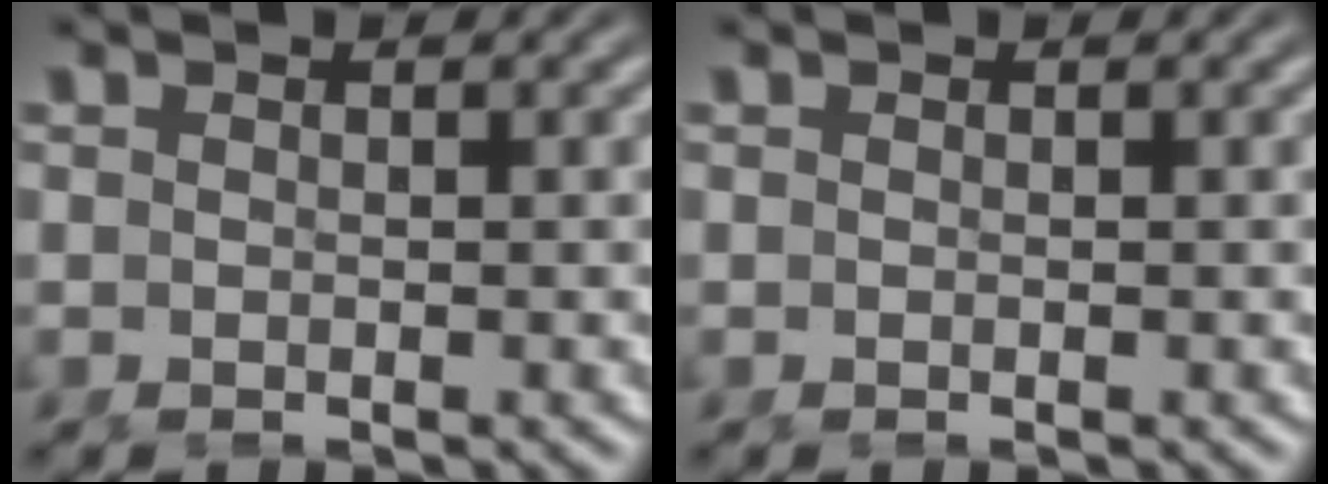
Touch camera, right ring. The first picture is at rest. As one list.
[{"total": 0.0}]